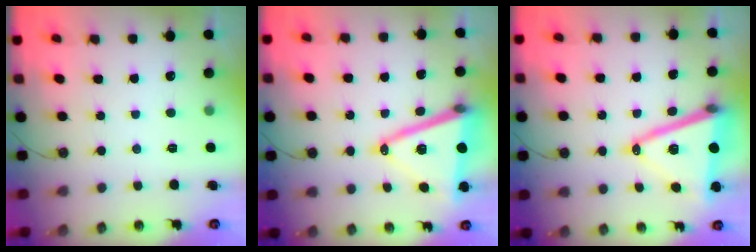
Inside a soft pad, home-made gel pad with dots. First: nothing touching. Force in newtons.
{"total": 18.6, "press": 18.2, "slide": 3.7}
{"total": 18.6, "press": 18.2, "slide": 3.7}